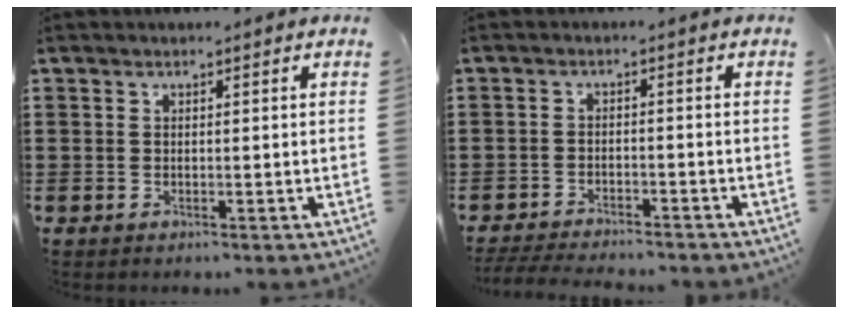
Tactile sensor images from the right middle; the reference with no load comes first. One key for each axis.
{"total": 3.1, "fx": -3.1, "fy": 0.2, "fz": 0.5, "tx": -0.016, "ty": -0.003, "tz": -0.068}